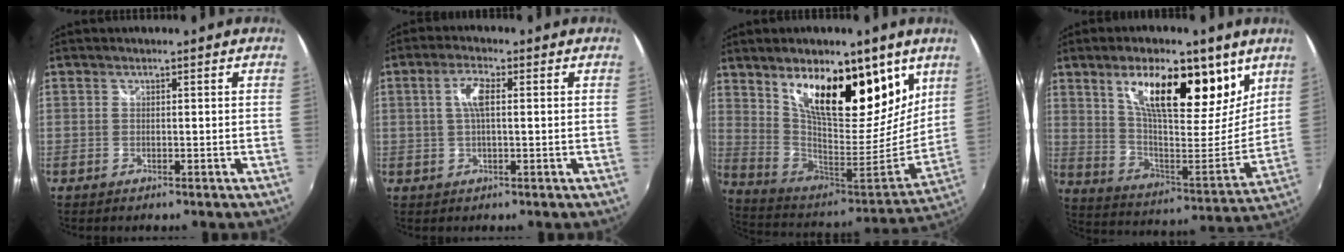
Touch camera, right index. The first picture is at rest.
{"total": 4.3, "force": [0.7, 1.2, 4.0], "torque": [-0.079, 0.006, 0.013]}
{"total": 24.6, "force": [13.3, 10.6, 17.9], "torque": [-0.295, 0.003, 0.237]}
{"total": 21.7, "force": [12.1, 8.4, 15.9], "torque": [-0.248, 0.005, 0.209]}